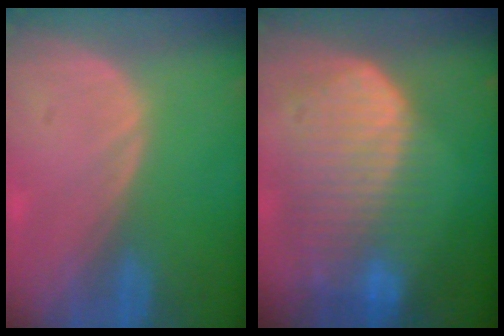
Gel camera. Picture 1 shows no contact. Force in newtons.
{"total": 10.2, "press": 8.8, "slide": 5.1}